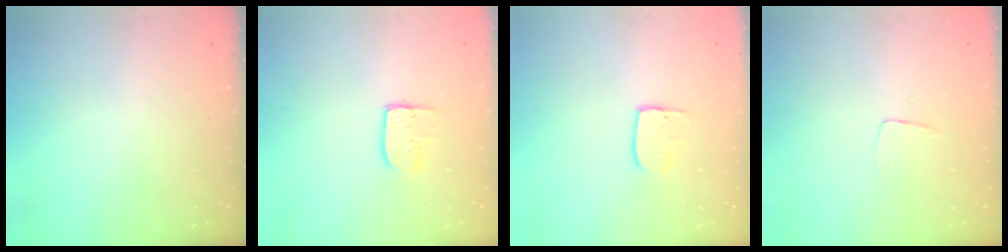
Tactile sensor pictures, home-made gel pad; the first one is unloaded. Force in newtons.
{"total": 6.2, "press": 6.2, "slide": 0.4}
{"total": 5.9, "press": 5.9, "slide": 0.3}
{"total": 3.7, "press": 3.7, "slide": 0.2}